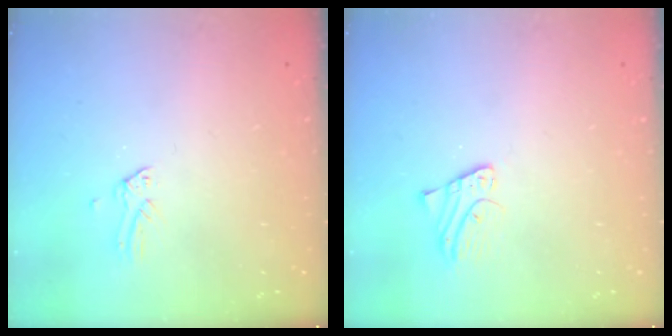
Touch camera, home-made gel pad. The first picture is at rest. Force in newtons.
{"total": 3.2, "press": 3.2, "slide": 0.2}